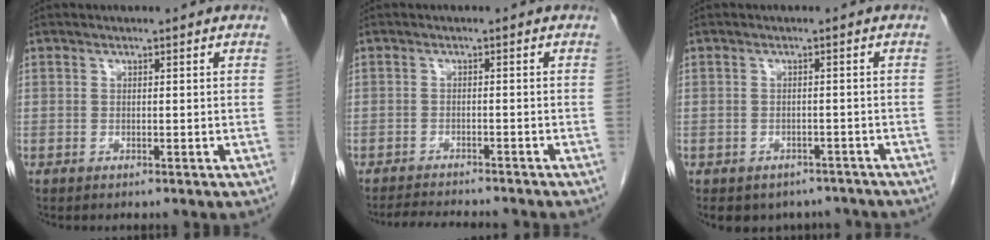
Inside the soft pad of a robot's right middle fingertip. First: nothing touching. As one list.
[{"total": 7.6, "force": [-7.1, 0.7, 2.7], "torque": [-0.037, -0.010, -0.102]}, {"total": 8.3, "force": [-6.9, 4.6, 1.3], "torque": [-0.007, 0.010, -0.074]}]